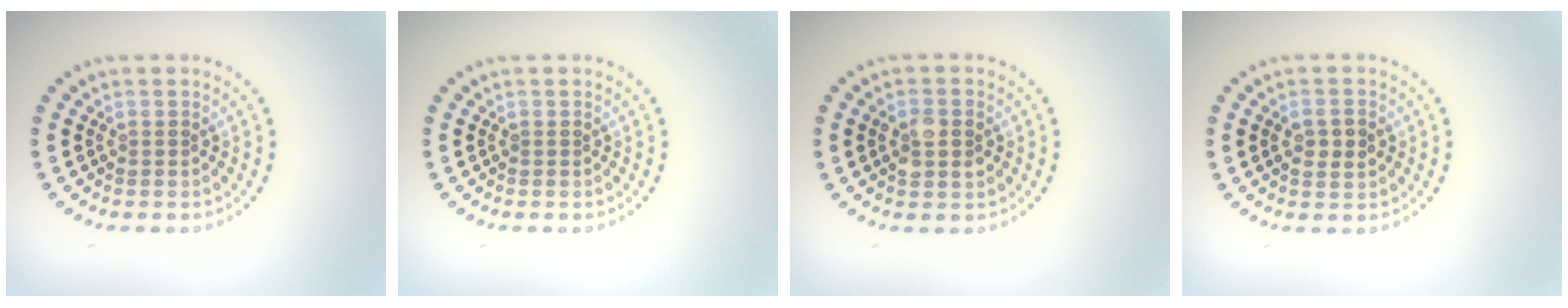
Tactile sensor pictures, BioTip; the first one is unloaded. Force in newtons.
{"total": 0.0}
{"total": 2.7, "press": 2.7, "slide": 0.1}
{"total": 2.3, "press": 2.3, "slide": 0.0}